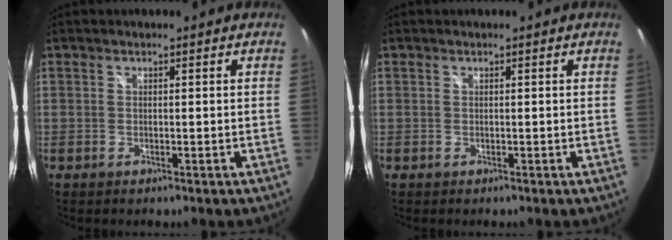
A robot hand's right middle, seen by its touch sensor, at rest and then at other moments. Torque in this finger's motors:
{"motor_torque": [-0.15, -0.15, 0.00, 0.00]}